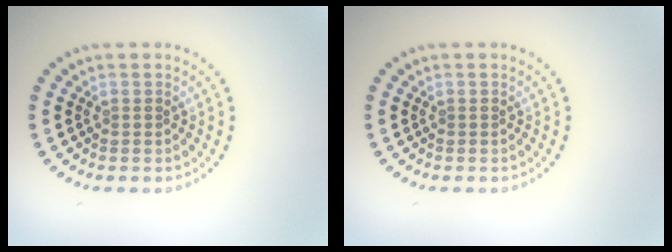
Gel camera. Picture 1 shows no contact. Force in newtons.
{"total": 0.0}